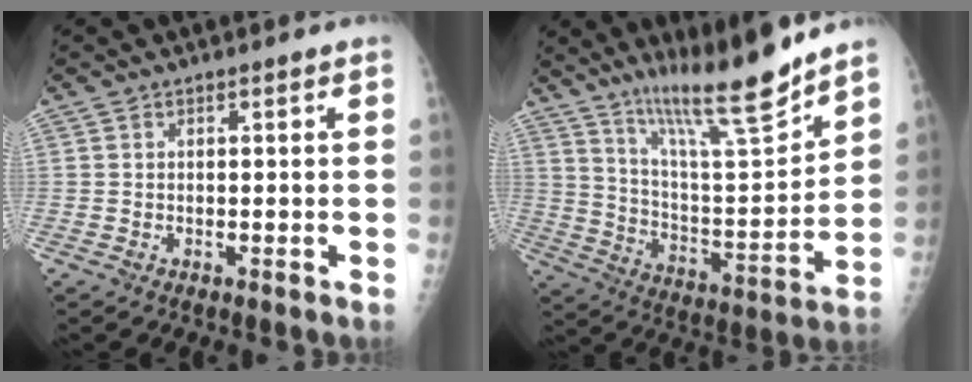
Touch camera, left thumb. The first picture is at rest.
{"total": 18.4, "force": [14.1, 2.1, 11.5], "torque": [-0.161, -0.093, 0.246]}